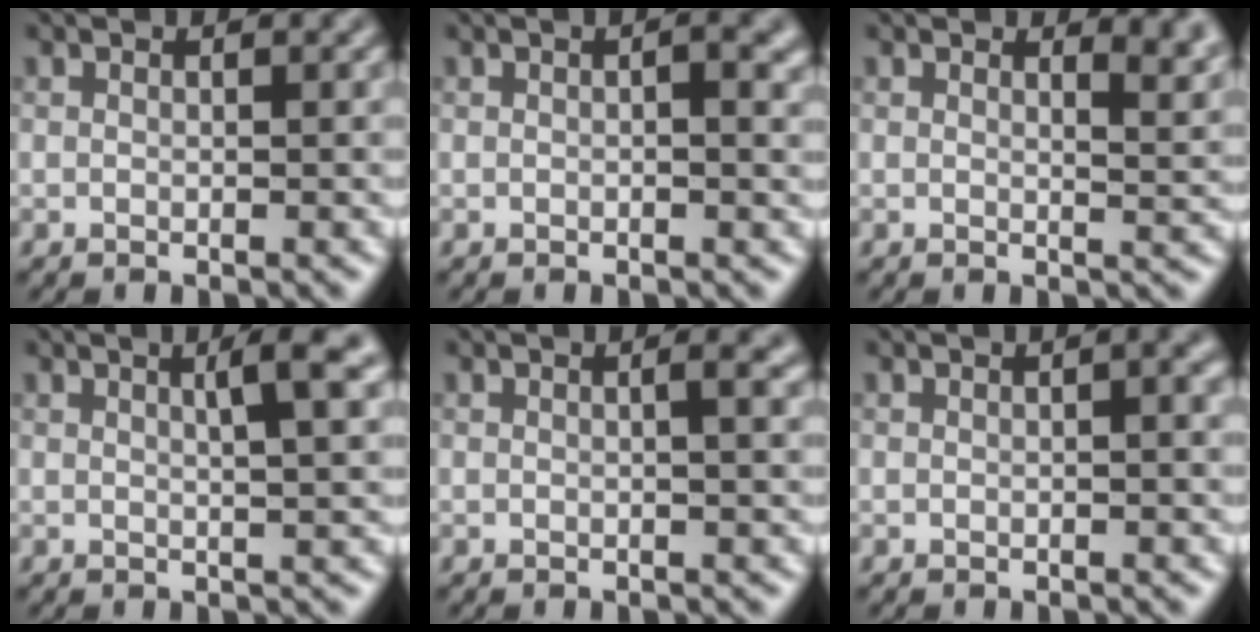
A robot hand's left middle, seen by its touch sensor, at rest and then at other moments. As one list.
[{"total": 2.0, "force": [0.3, 0.5, 1.9], "torque": [-0.024, 0.002, 0.003]}, {"total": 3.9, "force": [2.5, 1.6, 2.6], "torque": [-0.014, 0.002, 0.031]}, {"total": 3.6, "force": [1.3, 0.6, 3.3], "torque": [-0.041, 0.005, 0.017]}, {"total": 1.7, "force": [0.2, 0.5, 1.6], "torque": [-0.020, 0.005, -0.001]}, {"total": 2.0, "force": [0.3, 0.4, 1.9], "torque": [-0.025, 0.007, 0.003]}]